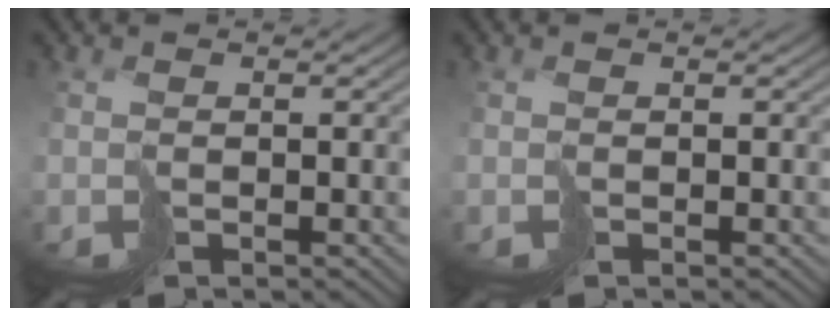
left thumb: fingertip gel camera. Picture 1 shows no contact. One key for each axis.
{"total": 0.0}